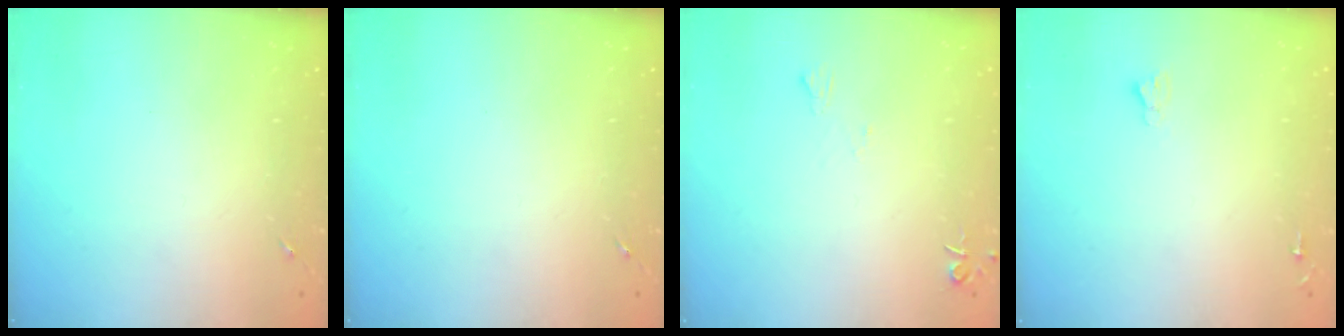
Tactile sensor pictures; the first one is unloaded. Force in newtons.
{"total": 0.0}
{"total": 4.6, "press": 4.6, "slide": 0.7}
{"total": 2.7, "press": 2.7, "slide": 0.0}